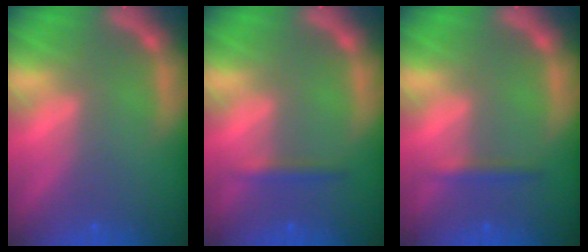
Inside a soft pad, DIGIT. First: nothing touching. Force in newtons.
{"total": 1.4}
{"total": 1.4}